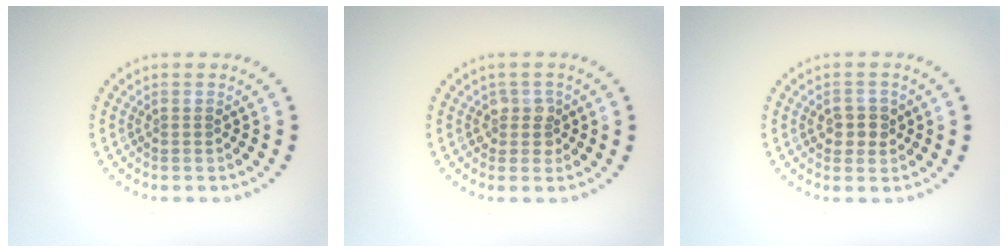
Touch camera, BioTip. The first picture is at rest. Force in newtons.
{"total": 1.6, "press": 1.4, "slide": 0.8}
{"total": 2.1, "press": 2.0, "slide": 0.7}